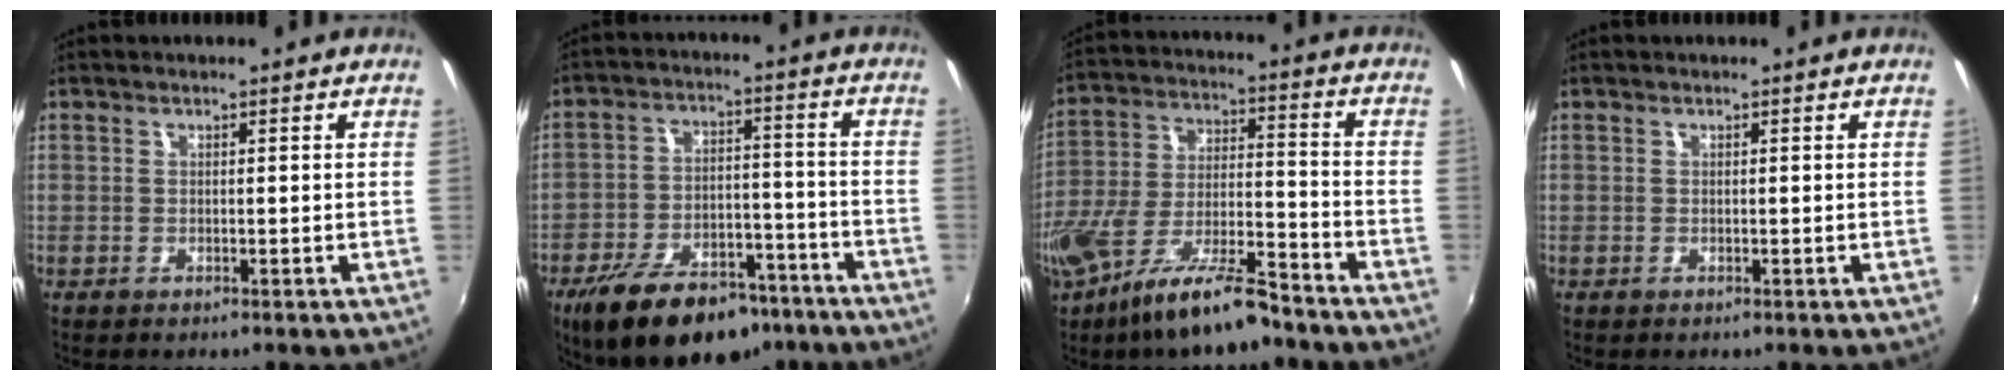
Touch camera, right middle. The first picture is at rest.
{"total": 19.0, "force": [-13.3, 9.0, 10.2], "torque": [-0.197, -0.008, -0.196]}
{"total": 14.4, "force": [-9.8, 3.6, 9.9], "torque": [-0.195, -0.025, -0.174]}
{"total": 0.0}